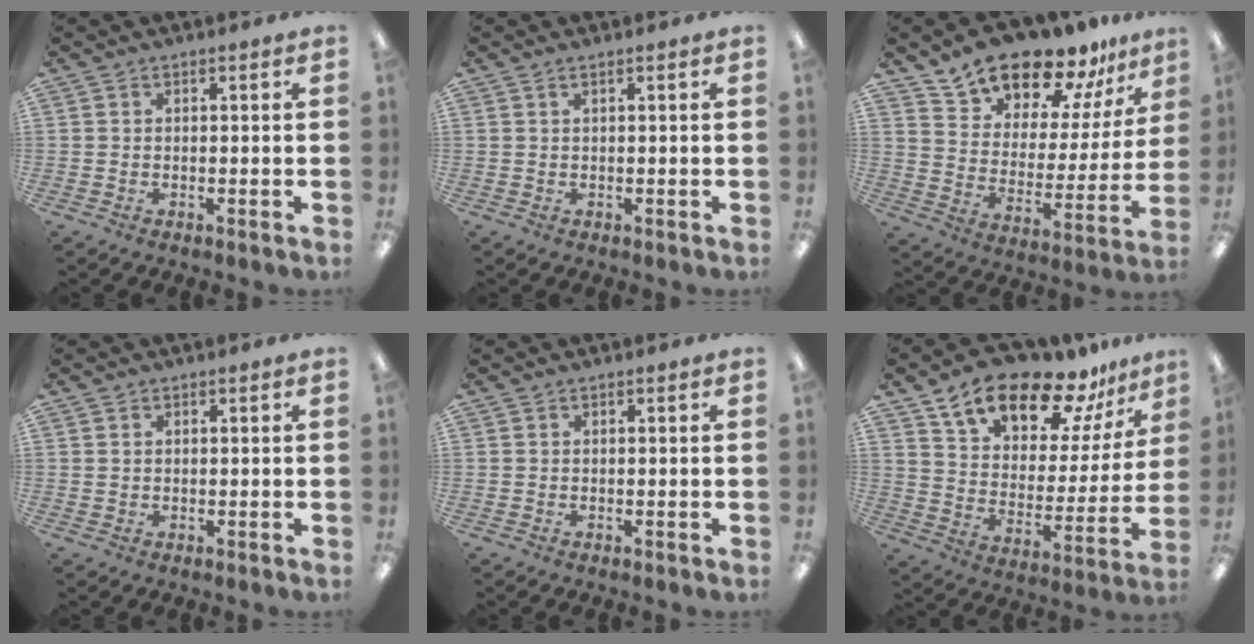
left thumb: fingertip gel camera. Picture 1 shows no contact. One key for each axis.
{"total": 0.8, "fx": 0.4, "fy": 0.0, "fz": 0.7, "tx": -0.013, "ty": 0.001, "tz": 0.006}
{"total": 17.0, "fx": 15.4, "fy": 5.9, "fz": 4.2, "tx": -0.092, "ty": -0.126, "tz": 0.279}
{"total": 0.7, "fx": 0.3, "fy": 0.6, "fz": 0.0, "tx": 0.000, "ty": 0.003, "tz": 0.006}
{"total": 0.0}
{"total": 19.1, "fx": 14.6, "fy": 8.5, "fz": 9.0, "tx": -0.160, "ty": -0.088, "tz": 0.253}